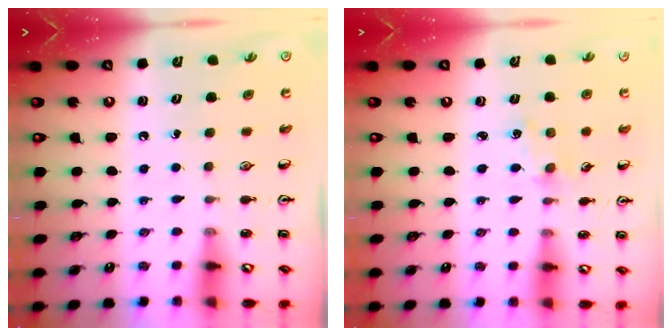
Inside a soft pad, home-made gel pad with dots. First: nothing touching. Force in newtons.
{"total": 1.5, "press": 1.5, "slide": 0.3}